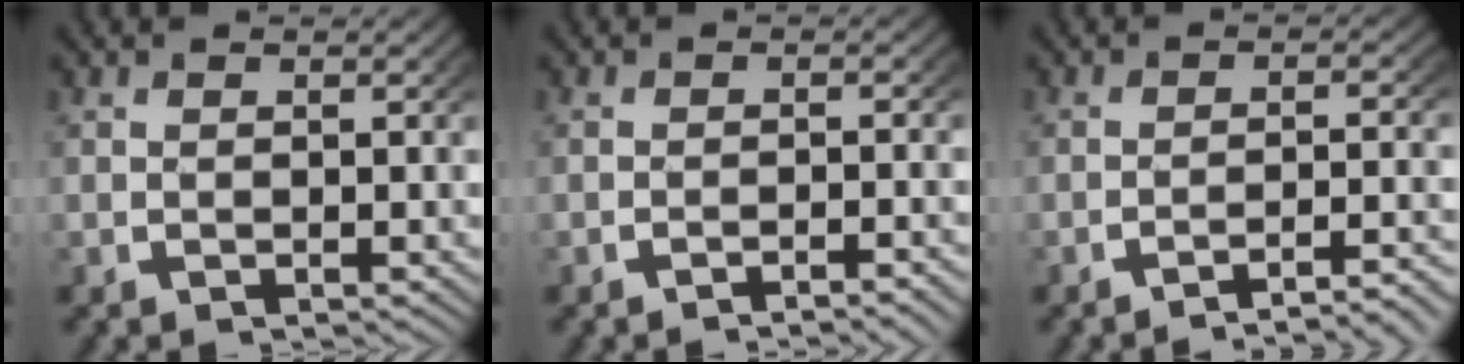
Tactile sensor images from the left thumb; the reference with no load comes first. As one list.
[{"total": 1.7, "force": [-1.5, 0.1, 0.8], "torque": [-0.011, 0.004, -0.027]}, {"total": 3.7, "force": [-3.1, 0.4, 1.9], "torque": [-0.031, -0.001, -0.048]}]